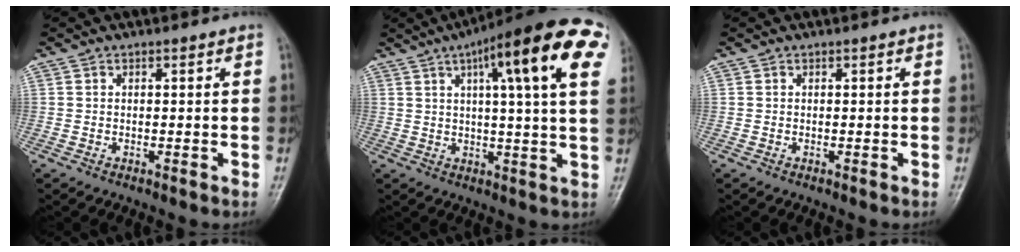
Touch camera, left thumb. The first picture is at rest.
{"total": 20.8, "force": [8.3, 3.9, 18.6], "torque": [-0.255, 0.008, 0.106]}
{"total": 0.0}